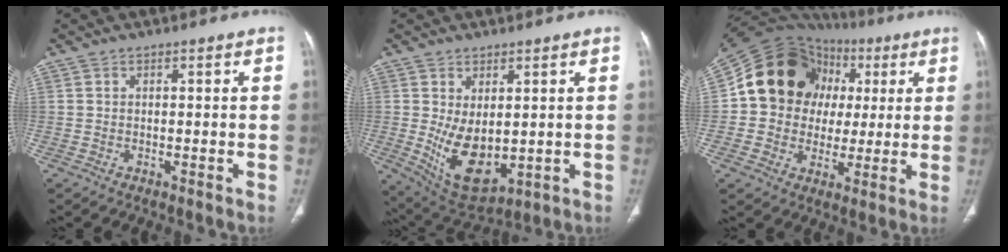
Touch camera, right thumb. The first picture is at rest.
{"total": 10.3, "force": [-0.1, 5.6, 8.7], "torque": [-0.136, -0.019, 0.028]}
{"total": 18.9, "force": [3.7, 16.4, 8.6], "torque": [-0.101, 0.031, 0.069]}